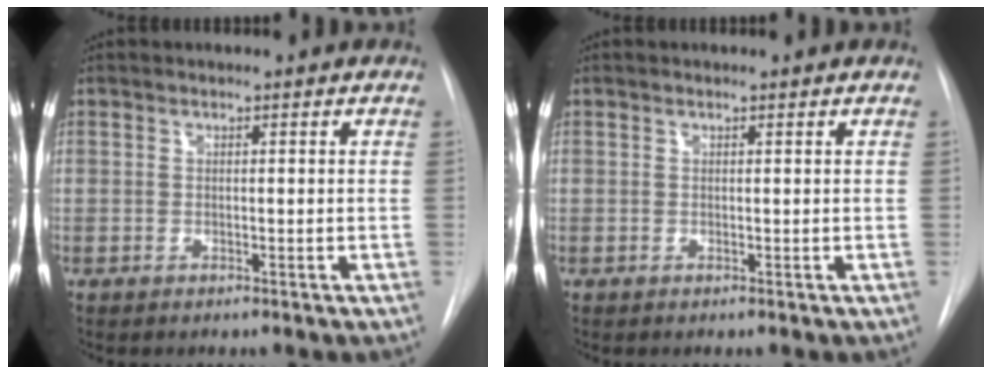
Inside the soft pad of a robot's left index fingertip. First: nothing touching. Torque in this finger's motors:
{"motor_torque": [0.24, -0.09, 0.03, 0.01]}